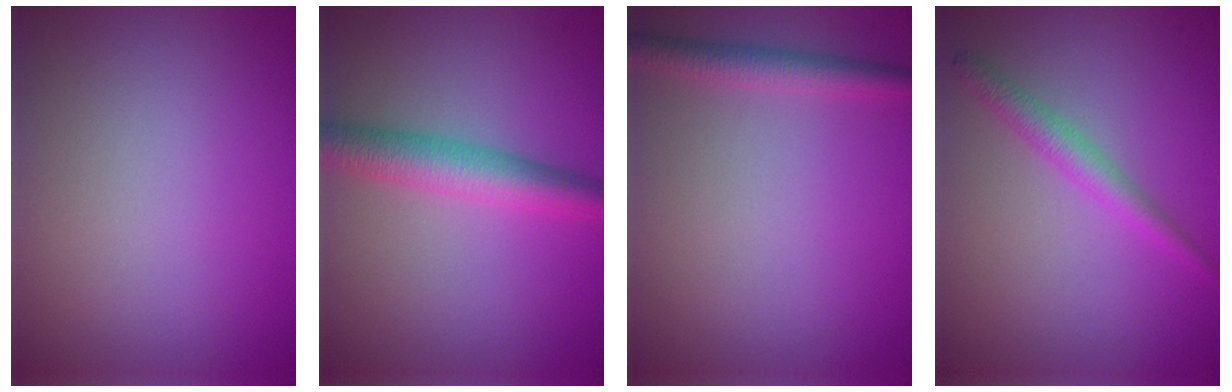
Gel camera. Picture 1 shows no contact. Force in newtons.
{"total": 4.5, "press": 4.5, "slide": 0.1}
{"total": 2.4, "press": 2.4, "slide": 0.0}
{"total": 2.2, "press": 2.2, "slide": 0.0}